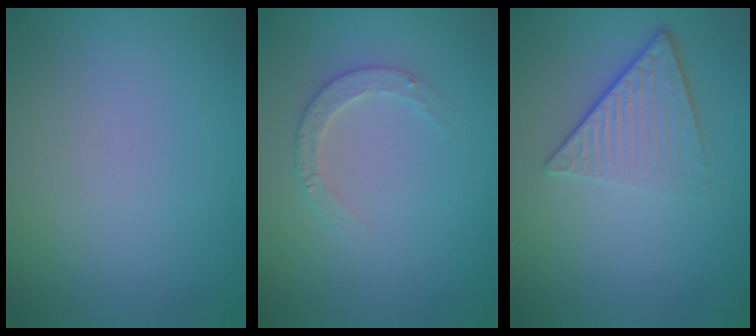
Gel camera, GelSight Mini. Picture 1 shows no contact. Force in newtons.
{"total": 2.1, "press": 2.1, "slide": 0.3}
{"total": 4.7, "press": 3.0, "slide": 3.7}